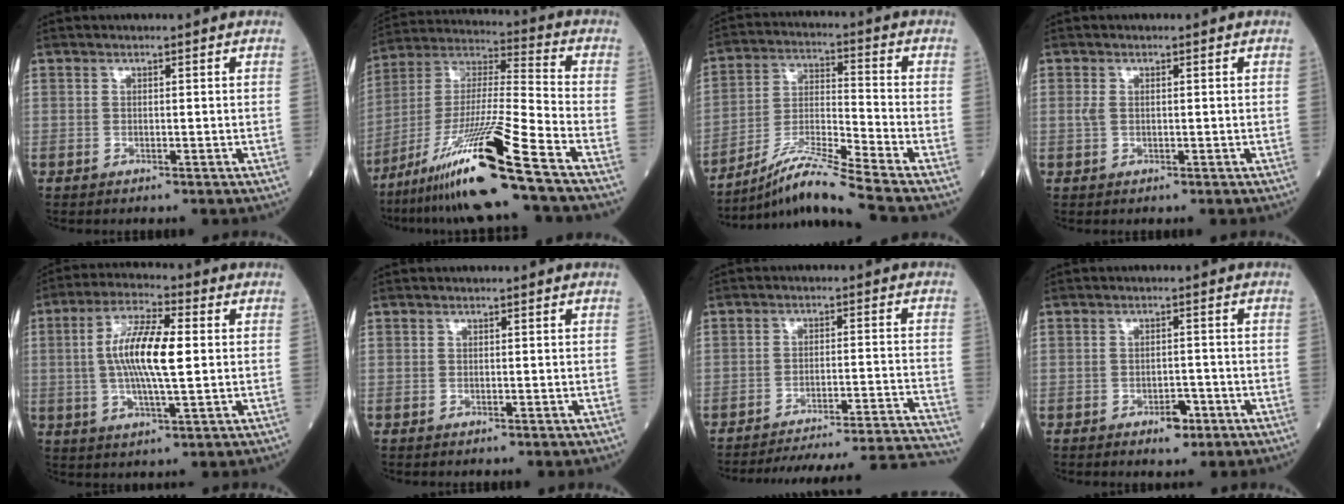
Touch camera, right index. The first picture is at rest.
{"total": 19.0, "force": [-12.2, -1.9, 14.4], "torque": [-0.307, -0.033, -0.228]}
{"total": 11.4, "force": [-9.7, -2.5, 5.6], "torque": [-0.109, -0.015, -0.177]}
{"total": 1.4, "force": [0.2, 0.7, 1.1], "torque": [-0.033, 0.005, 0.004]}
{"total": 11.1, "force": [0.7, 2.1, 10.8], "torque": [-0.209, 0.007, 0.010]}
{"total": 0.0}
{"total": 23.1, "force": [-22.3, -2.0, 5.8], "torque": [-0.042, -0.019, -0.292]}
{"total": 3.1, "force": [-1.8, 1.5, 2.0], "torque": [-0.022, 0.004, -0.024]}